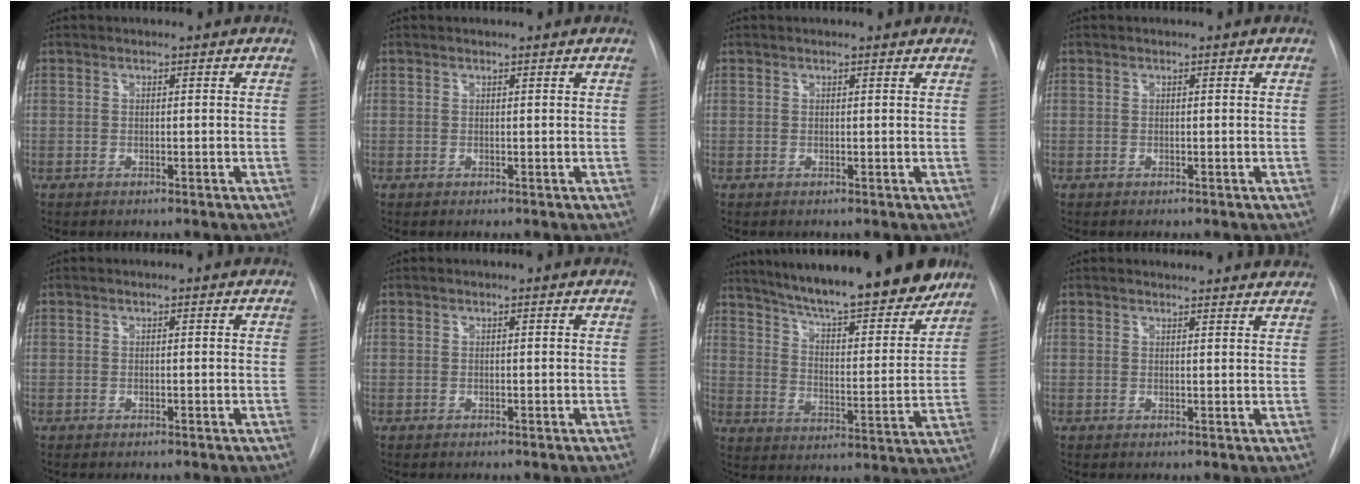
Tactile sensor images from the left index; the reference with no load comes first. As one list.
[{"total": 0.5, "force": [0.5, 0.1, 0.2], "torque": [-0.006, 0.007, 0.007]}, {"total": 1.6, "force": [1.5, 0.4, 0.6], "torque": [-0.012, 0.008, 0.010]}, {"total": 0.0}, {"total": 0.0}, {"total": 0.0}, {"total": 21.8, "force": [18.2, 3.4, 11.4], "torque": [-0.177, -0.014, 0.260]}, {"total": 9.2, "force": [8.9, 1.3, 2.2], "torque": [-0.013, 0.000, 0.086]}]